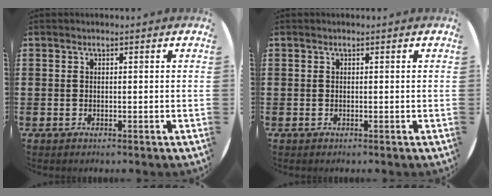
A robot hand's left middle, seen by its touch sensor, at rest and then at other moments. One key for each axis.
{"total": 0.0}